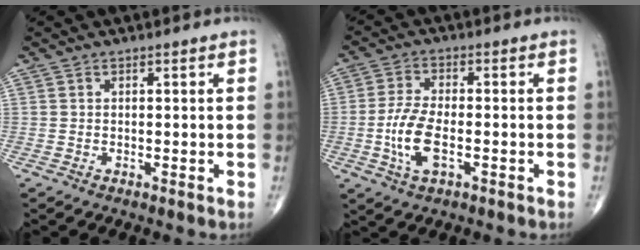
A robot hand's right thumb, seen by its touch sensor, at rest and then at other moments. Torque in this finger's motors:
{"motor_torque": [0.22, 0.13, 0.95, 0.10, 0.31]}